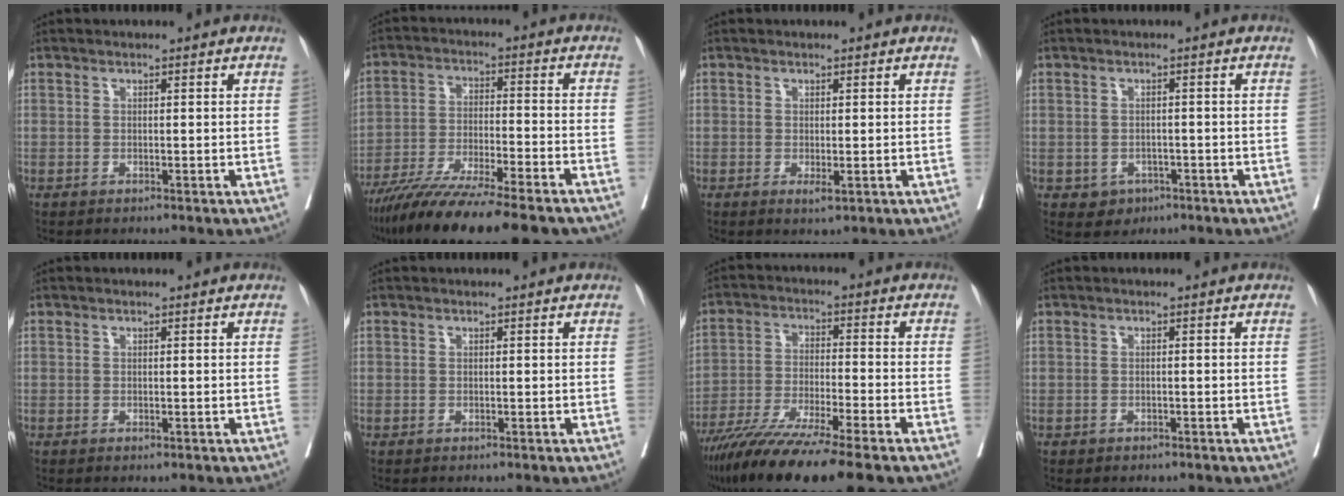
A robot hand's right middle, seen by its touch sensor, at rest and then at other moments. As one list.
[{"total": 19.3, "force": [-15.4, 1.8, 11.6], "torque": [-0.168, -0.031, -0.244]}, {"total": 1.3, "force": [0.3, 0.3, 1.2], "torque": [-0.018, -0.003, 0.009]}, {"total": 2.4, "force": [-0.7, 2.2, 0.7], "torque": [-0.004, 0.009, 0.000]}, {"total": 0.5, "force": [0.5, -0.1, 0.1], "torque": [-0.002, 0.001, 0.011]}, {"total": 0.0}, {"total": 16.2, "force": [-12.0, 0.6, 10.9], "torque": [-0.184, -0.046, -0.200]}, {"total": 0.6, "force": [0.0, 0.6, 0.1], "torque": [-0.006, 0.006, 0.005]}]